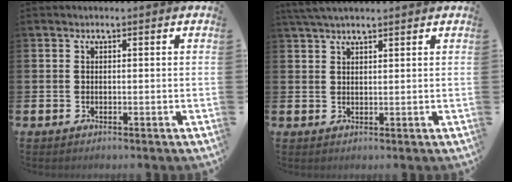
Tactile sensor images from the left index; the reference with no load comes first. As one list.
[{"total": 3.2, "force": [2.7, 0.6, 1.4], "torque": [-0.029, -0.003, 0.050]}]